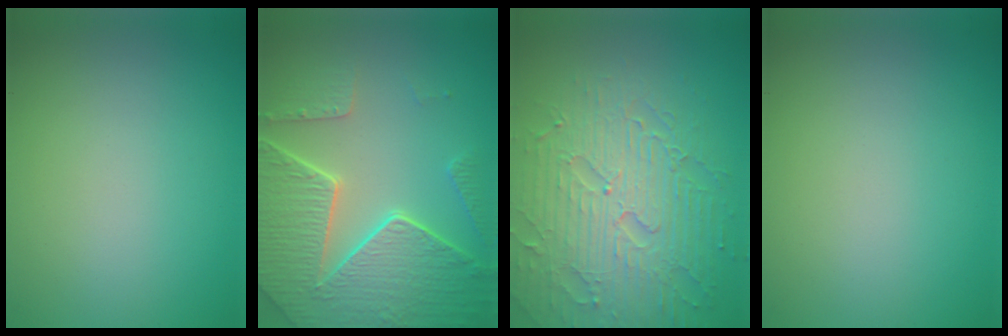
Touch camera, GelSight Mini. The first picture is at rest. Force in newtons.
{"total": 8.3, "press": 6.1, "slide": 5.6}
{"total": 7.7, "press": 6.0, "slide": 4.7}
{"total": 0.0}